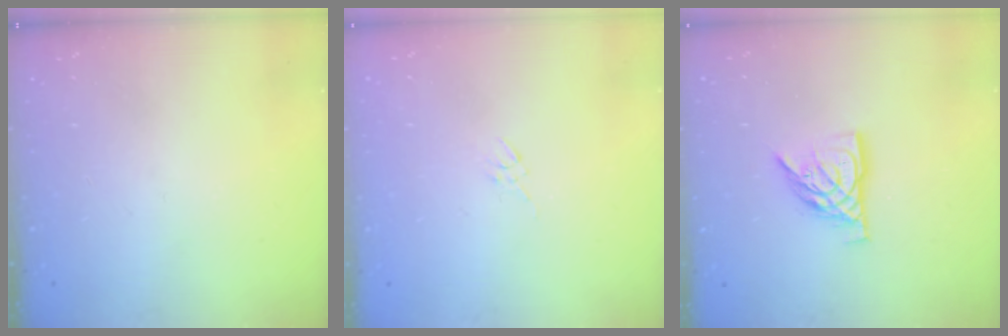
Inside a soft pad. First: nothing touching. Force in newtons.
{"total": 2.7, "press": 2.7, "slide": 0.5}
{"total": 10.7, "press": 10.6, "slide": 1.0}